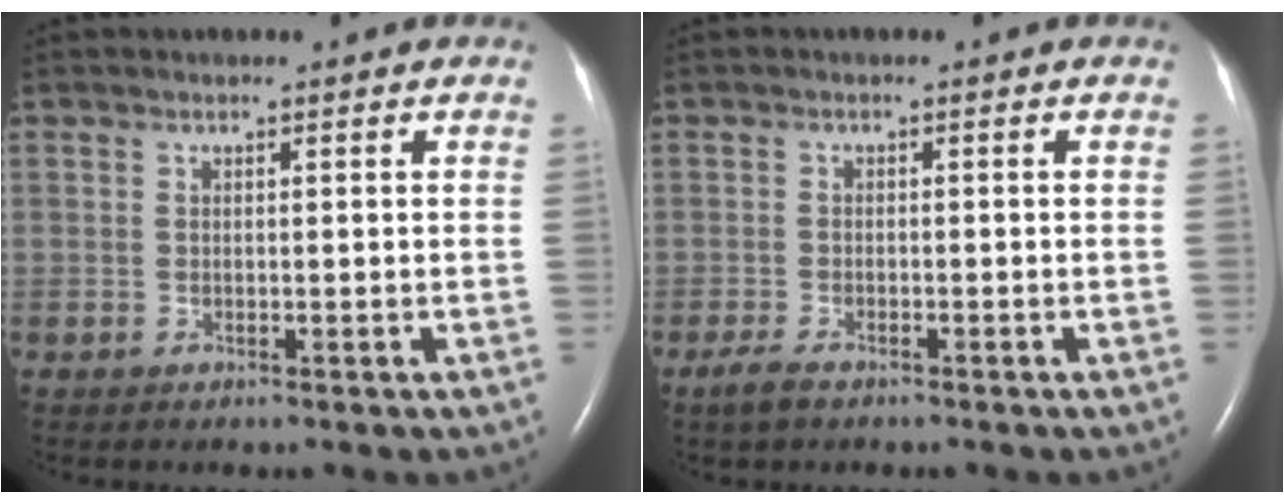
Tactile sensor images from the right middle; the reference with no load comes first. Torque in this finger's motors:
{"motor_torque": [0.31, -0.27, 0.22, 0.07]}